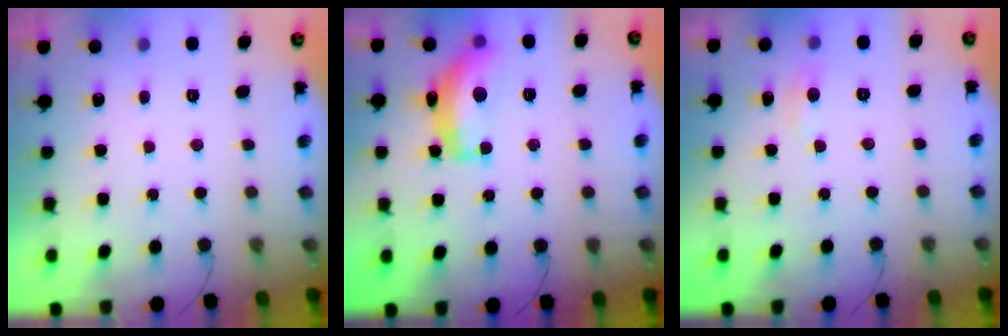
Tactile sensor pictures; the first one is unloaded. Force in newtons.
{"total": 13.4, "press": 13.4, "slide": 0.8}
{"total": 4.2, "press": 4.1, "slide": 0.7}